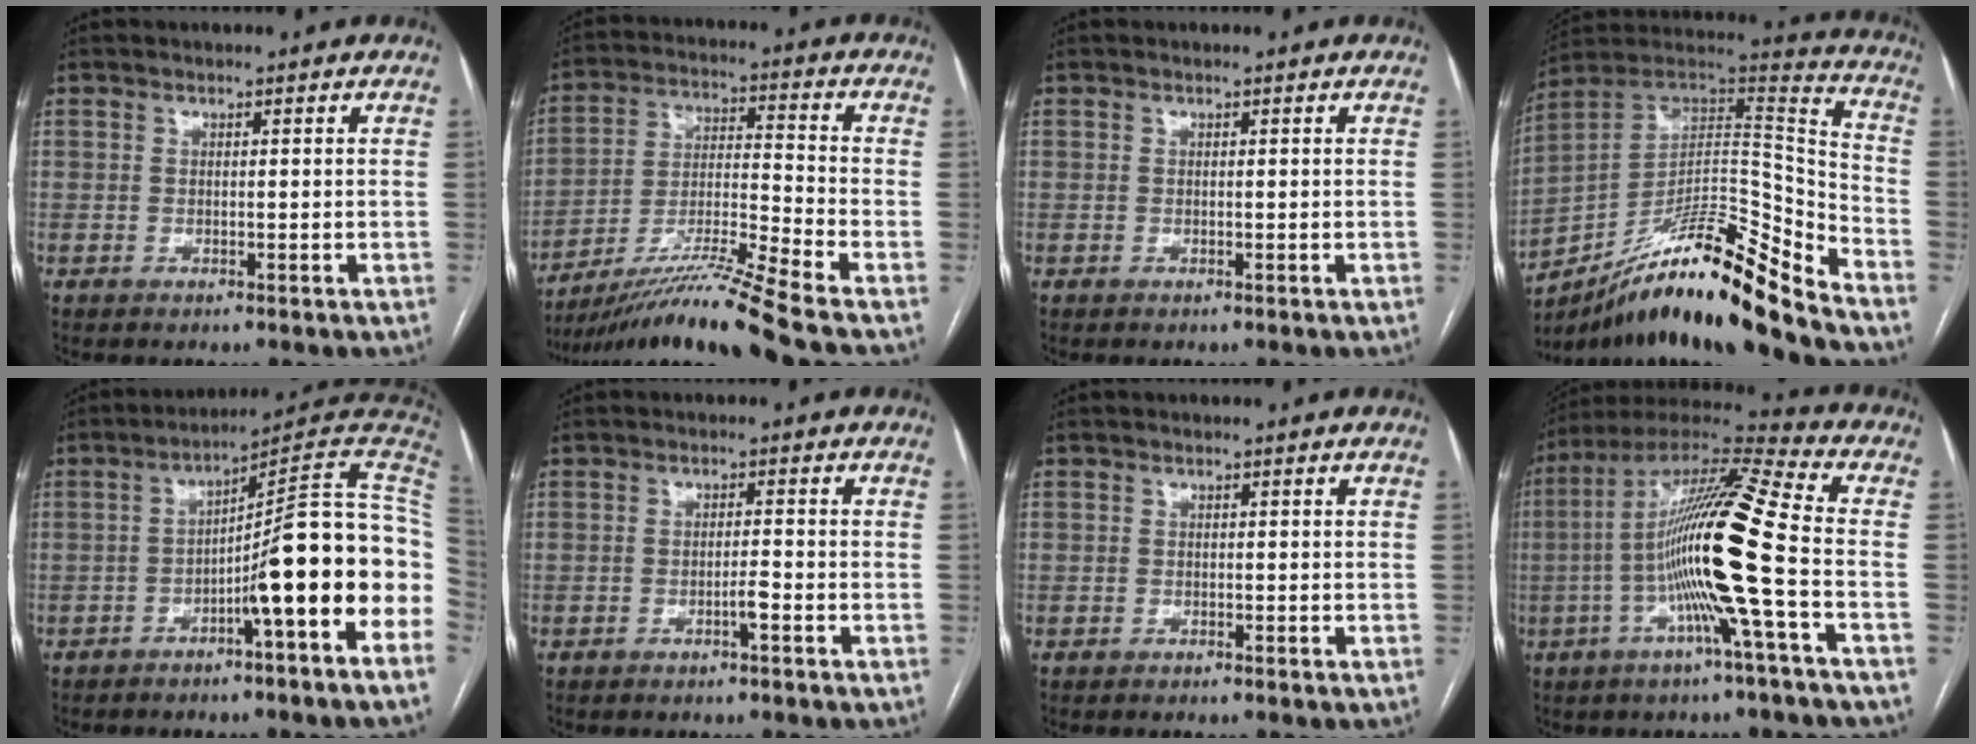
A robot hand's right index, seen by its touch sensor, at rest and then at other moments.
{"total": 15.0, "force": [-12.3, -3.2, 8.1], "torque": [-0.148, -0.008, -0.218]}
{"total": 0.0}
{"total": 21.5, "force": [-16.2, 0.9, 14.0], "torque": [-0.219, 0.018, -0.284]}
{"total": 14.6, "force": [-4.1, -0.6, 14.0], "torque": [-0.174, 0.028, -0.069]}
{"total": 1.7, "force": [-1.0, 0.0, 1.3], "torque": [-0.022, 0.001, -0.018]}
{"total": 0.7, "force": [-0.5, 0.5, -0.1], "torque": [-0.003, 0.004, -0.011]}
{"total": 17.8, "force": [-3.4, -0.7, 17.5], "torque": [-0.324, 0.008, -0.078]}